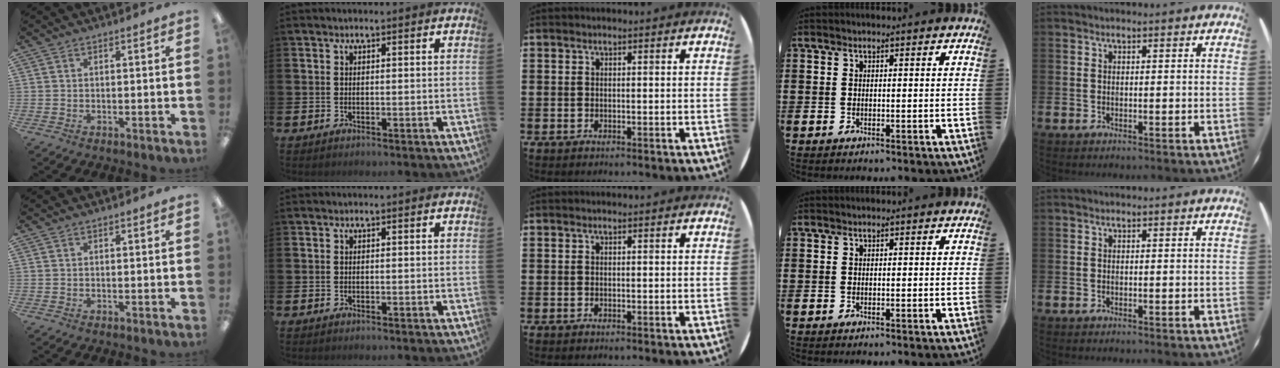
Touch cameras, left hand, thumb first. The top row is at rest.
{}